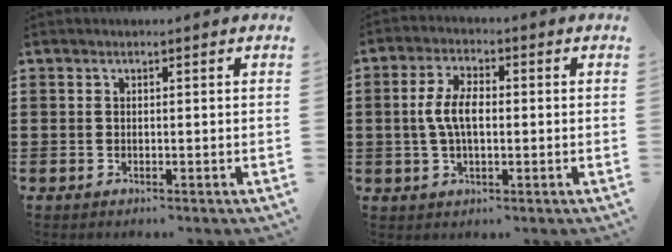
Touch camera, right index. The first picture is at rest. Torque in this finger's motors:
{"motor_torque": [0.26, -0.04, 0.36, 0.17]}